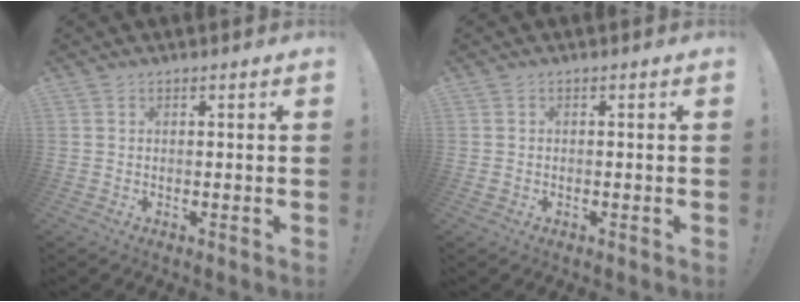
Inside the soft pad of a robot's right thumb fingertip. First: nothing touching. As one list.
[{"total": 0.9, "force": [-0.5, 0.7, 0.2], "torque": [-0.010, 0.005, -0.007]}]